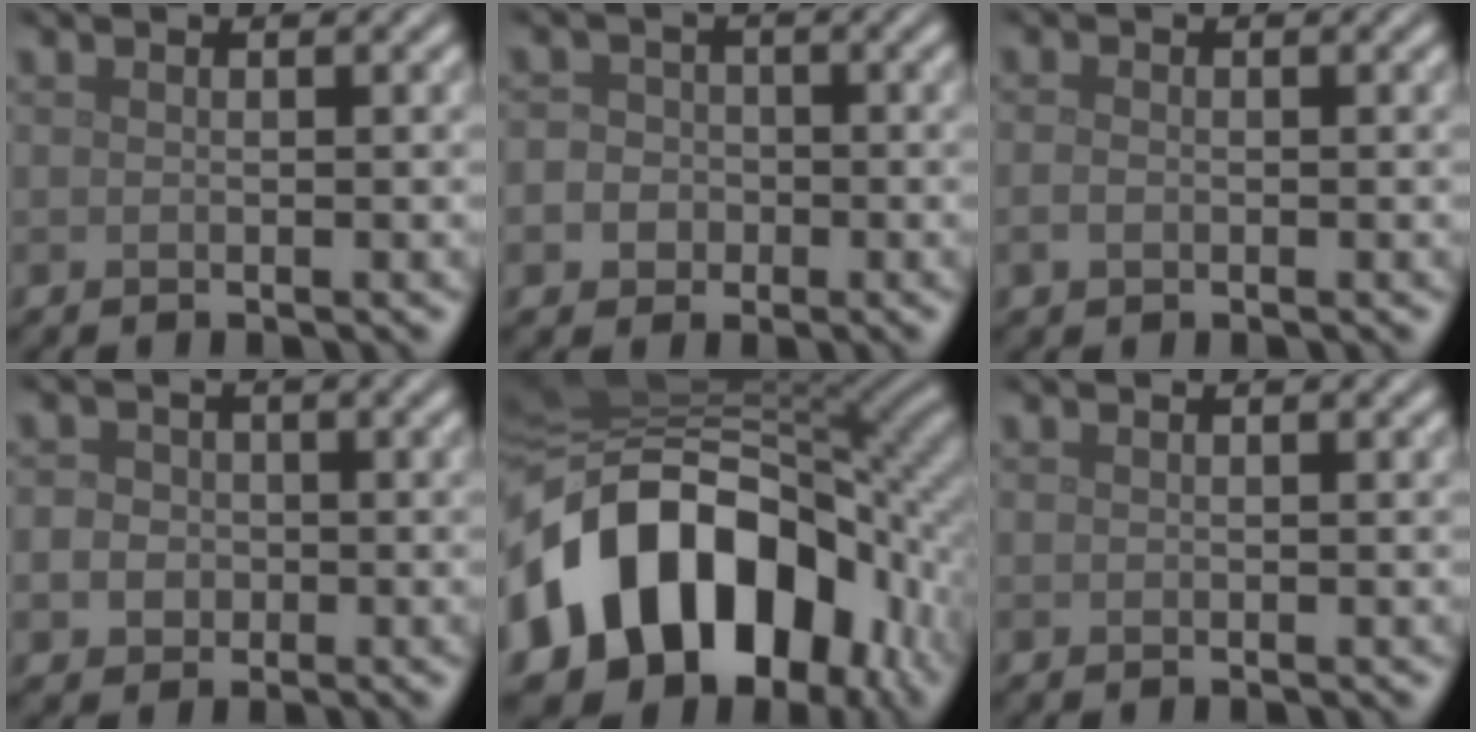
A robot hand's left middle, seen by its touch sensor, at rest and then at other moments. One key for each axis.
{"total": 4.5, "fx": -1.5, "fy": 4.1, "fz": 1.1, "tx": 0.000, "ty": 0.004, "tz": -0.049}
{"total": 1.0, "fx": -0.3, "fy": 0.7, "fz": 0.6, "tx": -0.015, "ty": -0.001, "tz": -0.009}
{"total": 4.3, "fx": -0.9, "fy": 3.9, "fz": 1.5, "tx": -0.009, "ty": 0.008, "tz": -0.037}
{"total": 17.2, "fx": -4.8, "fy": 12.5, "fz": 10.8, "tx": -0.180, "ty": -0.009, "tz": -0.079}
{"total": 0.0}